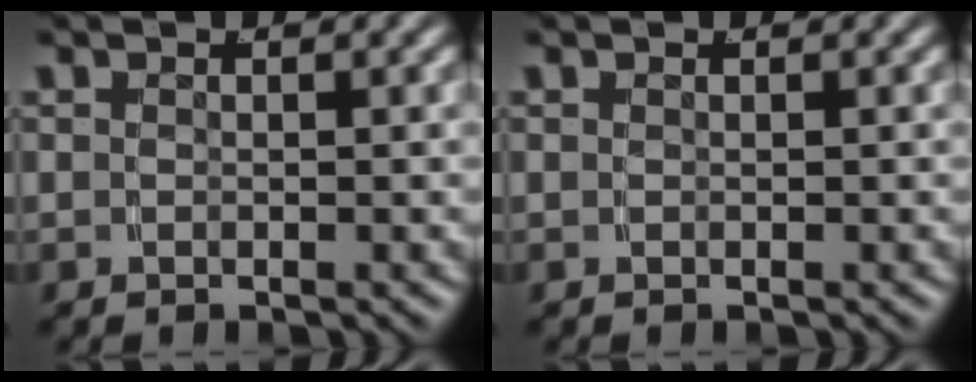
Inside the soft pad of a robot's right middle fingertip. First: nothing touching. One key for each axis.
{"total": 0.0}